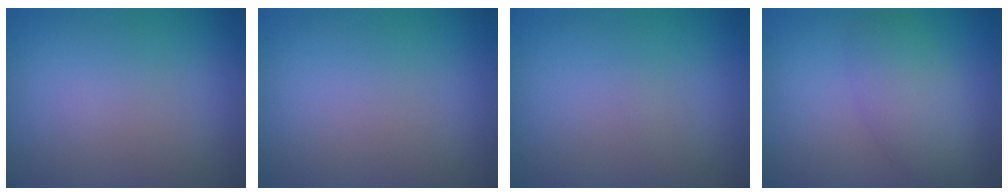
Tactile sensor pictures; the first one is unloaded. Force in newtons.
{"total": 0.0}
{"total": 0.0}
{"total": 3.7, "press": 3.7, "slide": 0.1}